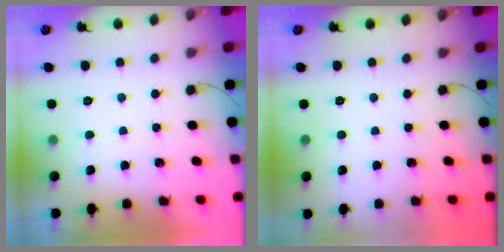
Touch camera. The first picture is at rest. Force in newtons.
{"total": 0.0}